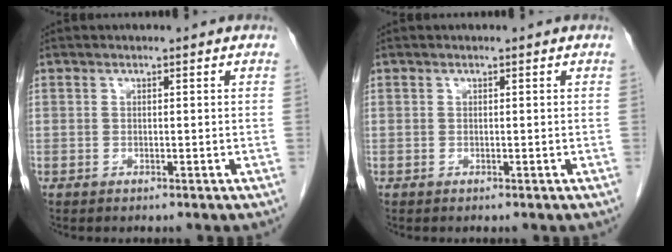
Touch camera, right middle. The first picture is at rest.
{"total": 0.0}